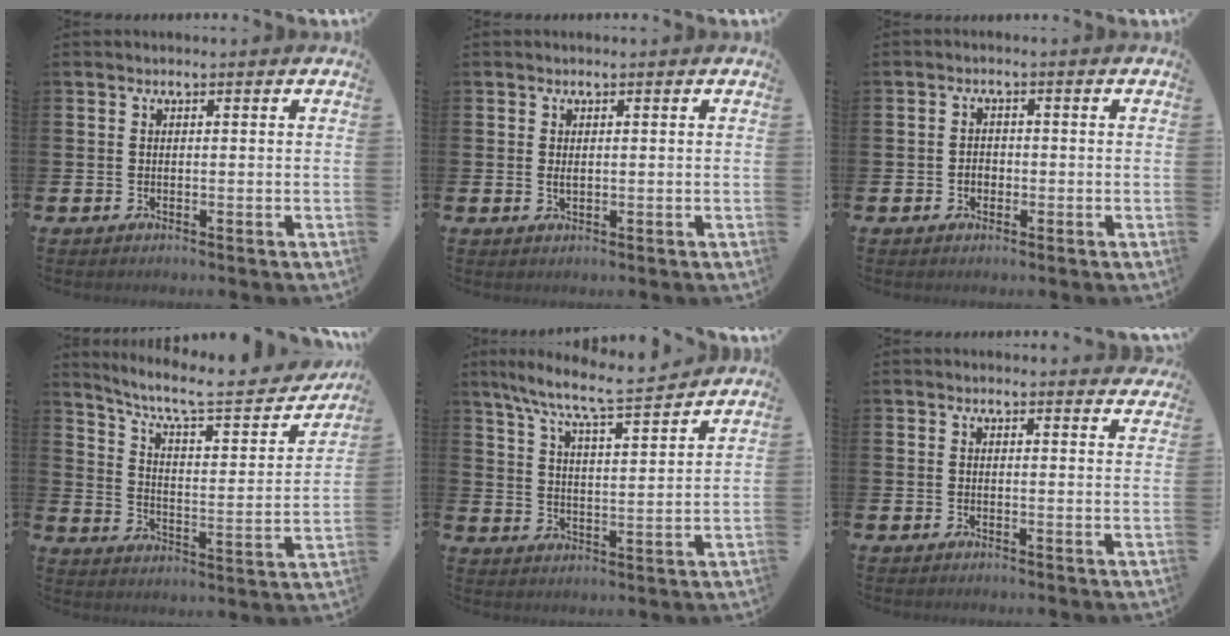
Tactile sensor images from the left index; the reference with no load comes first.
{"total": 0.9, "force": [0.3, 0.4, 0.7], "torque": [-0.012, 0.002, 0.004]}
{"total": 1.7, "force": [-0.5, 1.4, 0.8], "torque": [-0.006, 0.002, -0.014]}
{"total": 8.0, "force": [6.8, 1.7, 4.0], "torque": [-0.104, -0.047, 0.107]}
{"total": 8.1, "force": [7.5, 0.3, 3.2], "torque": [-0.094, -0.051, 0.129]}
{"total": 1.4, "force": [1.4, 0.1, 0.0], "torque": [0.008, -0.010, 0.023]}